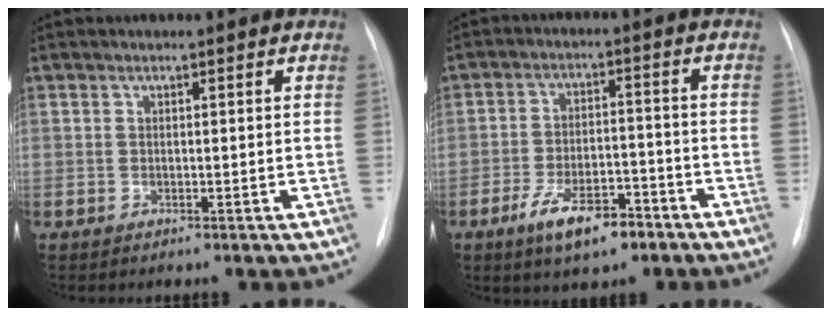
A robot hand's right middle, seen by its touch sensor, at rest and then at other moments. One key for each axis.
{"total": 8.6, "fx": -5.3, "fy": 3.2, "fz": 5.9, "tx": -0.107, "ty": -0.001, "tz": -0.087}